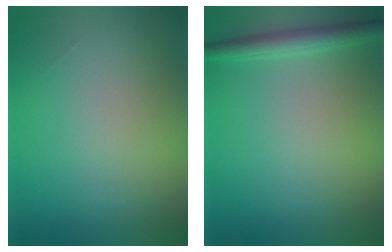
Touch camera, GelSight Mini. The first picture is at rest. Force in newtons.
{"total": 2.3, "press": 2.3, "slide": 0.1}